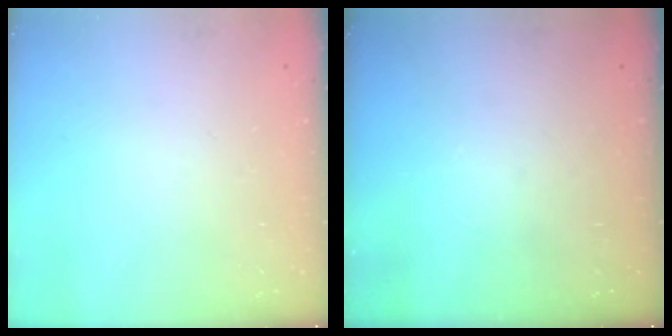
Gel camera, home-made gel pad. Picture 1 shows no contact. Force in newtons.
{"total": 0.0}